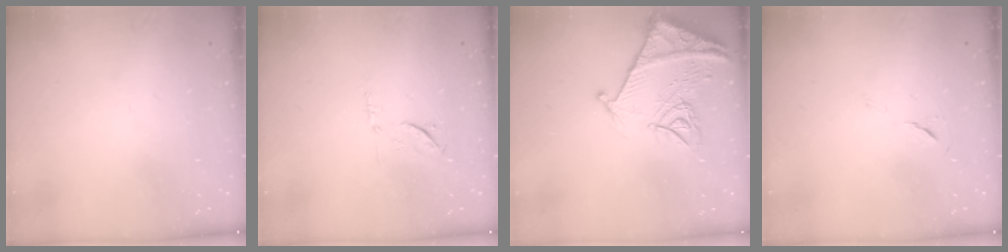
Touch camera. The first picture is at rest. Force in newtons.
{"total": 6.7, "press": 6.6, "slide": 1.1}
{"total": 14.9, "press": 14.8, "slide": 1.6}
{"total": 5.6, "press": 5.1, "slide": 2.2}